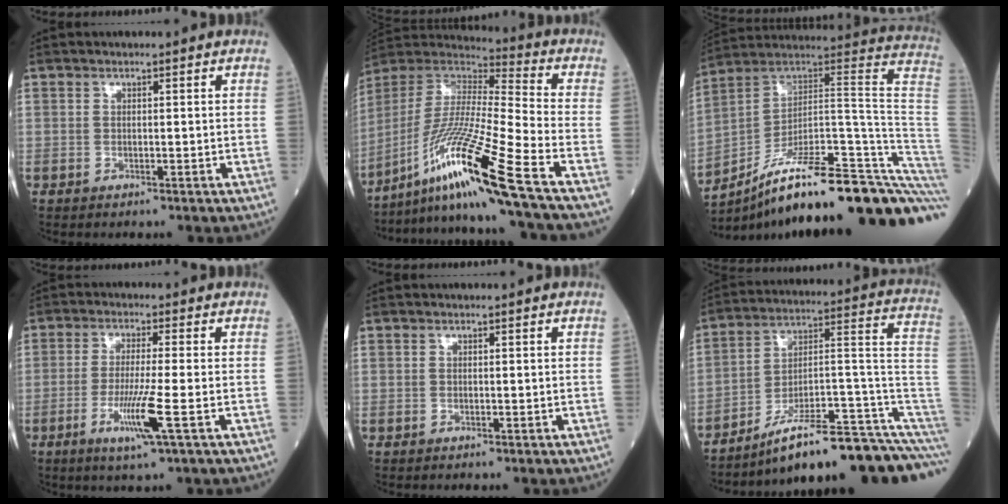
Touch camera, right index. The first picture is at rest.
{"total": 20.8, "force": [-13.0, -2.3, 16.0], "torque": [-0.350, -0.028, -0.247]}
{"total": 32.0, "force": [-22.5, 2.7, 22.6], "torque": [-0.195, 0.022, -0.326]}
{"total": 7.1, "force": [-2.5, -1.0, 6.6], "torque": [-0.129, -0.022, -0.049]}
{"total": 0.0}
{"total": 19.5, "force": [-14.2, 1.7, 13.2], "torque": [-0.125, 0.059, -0.216]}